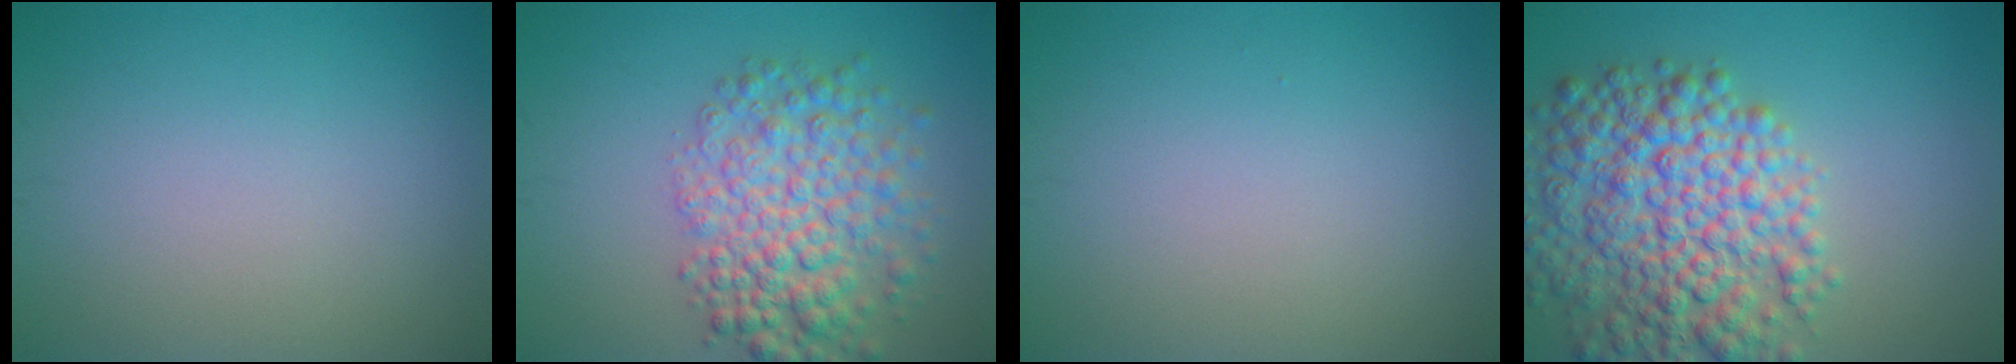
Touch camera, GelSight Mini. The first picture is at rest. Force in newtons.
{"total": 6.5, "press": 6.5, "slide": 0.2}
{"total": 0.0}
{"total": 9.4, "press": 9.3, "slide": 0.3}